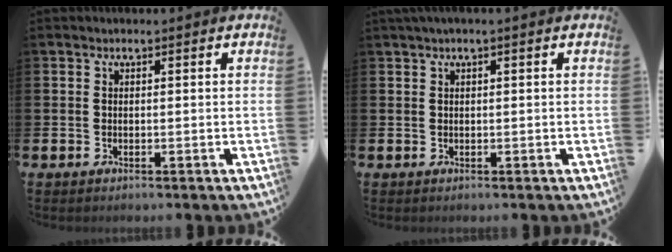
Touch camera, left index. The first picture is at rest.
{"total": 1.3, "force": [0.8, -0.1, 0.9], "torque": [-0.024, 0.004, 0.016]}